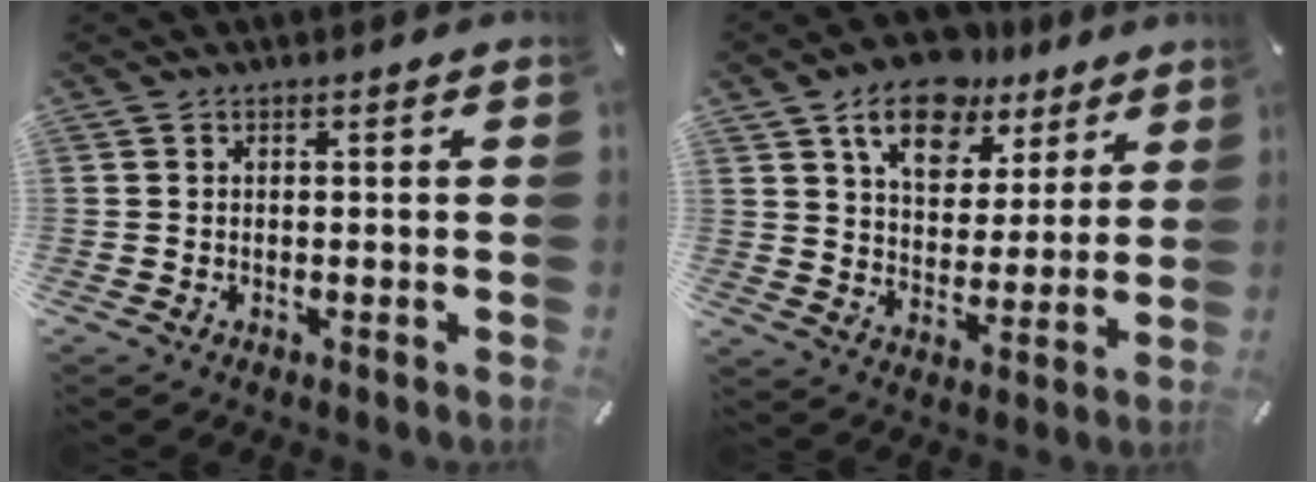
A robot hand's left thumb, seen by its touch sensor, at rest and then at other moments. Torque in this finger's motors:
{"motor_torque": [2.19, 2.40, 1.22, -1.55, 0.46]}